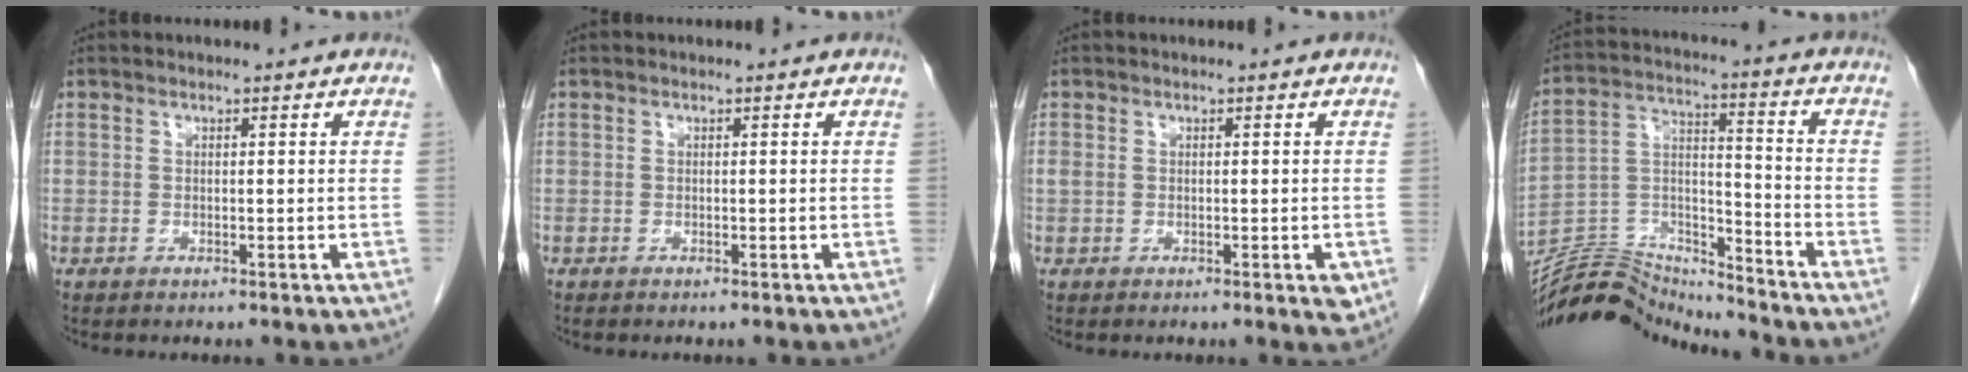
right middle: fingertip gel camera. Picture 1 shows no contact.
{"total": 0.0}
{"total": 2.7, "force": [-0.2, 1.5, 2.2], "torque": [-0.038, 0.007, 0.006]}
{"total": 13.3, "force": [-13.3, -0.1, 0.4], "torque": [-0.009, 0.039, -0.247]}